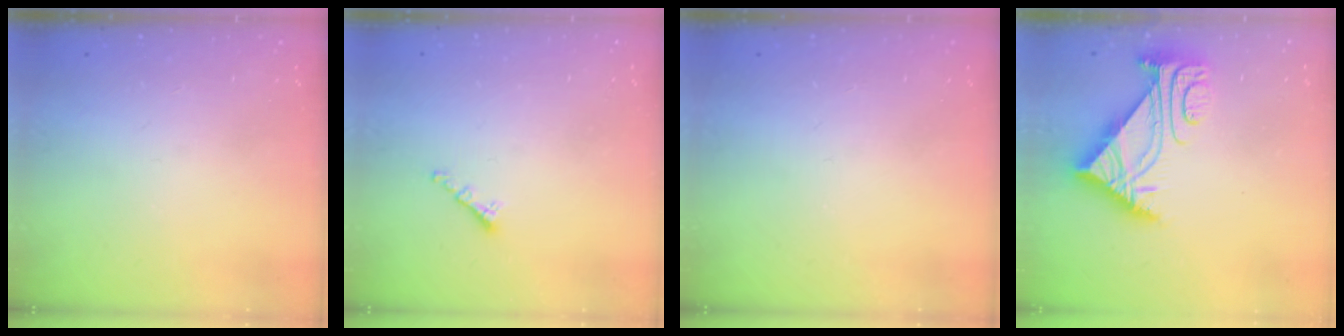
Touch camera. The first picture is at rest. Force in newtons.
{"total": 1.3, "press": 1.2, "slide": 0.5}
{"total": 0.0}
{"total": 5.9, "press": 5.9, "slide": 0.5}